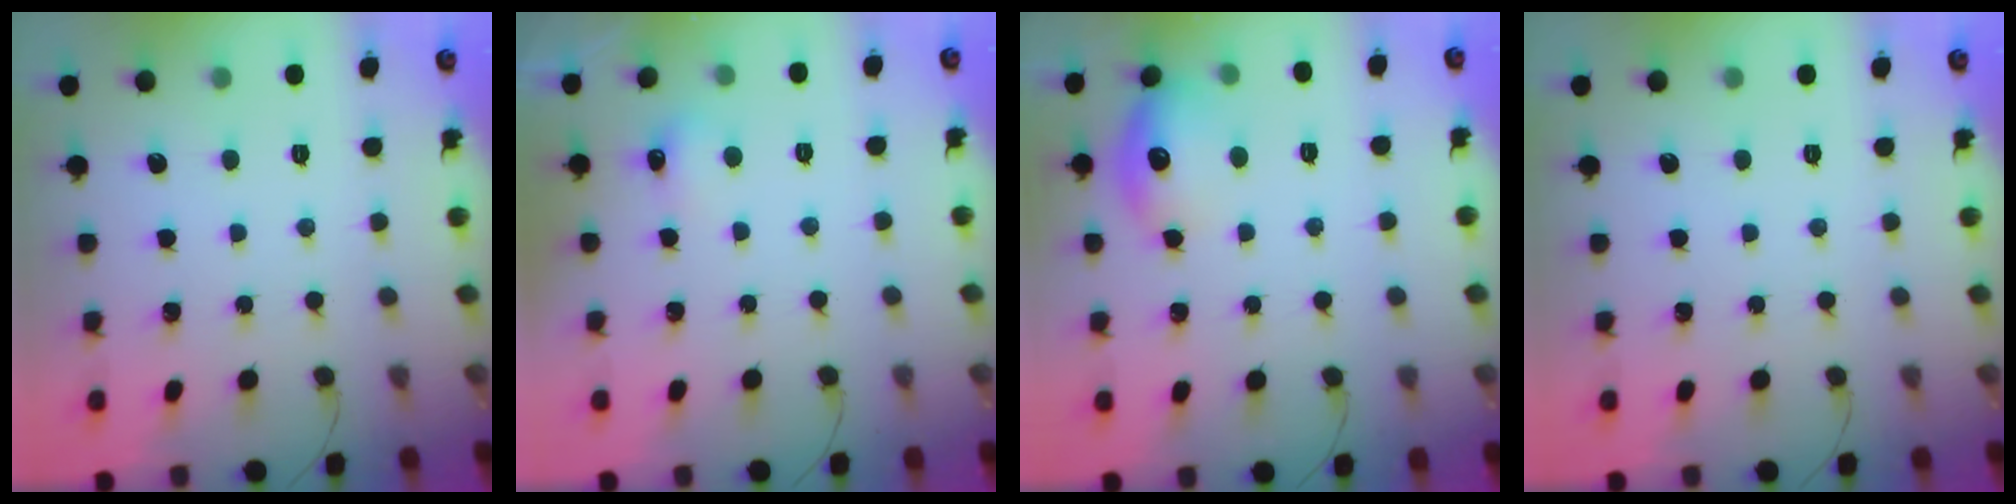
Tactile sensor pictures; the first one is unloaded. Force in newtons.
{"total": 4.9, "press": 4.8, "slide": 0.9}
{"total": 12.5, "press": 12.4, "slide": 1.0}
{"total": 0.0}